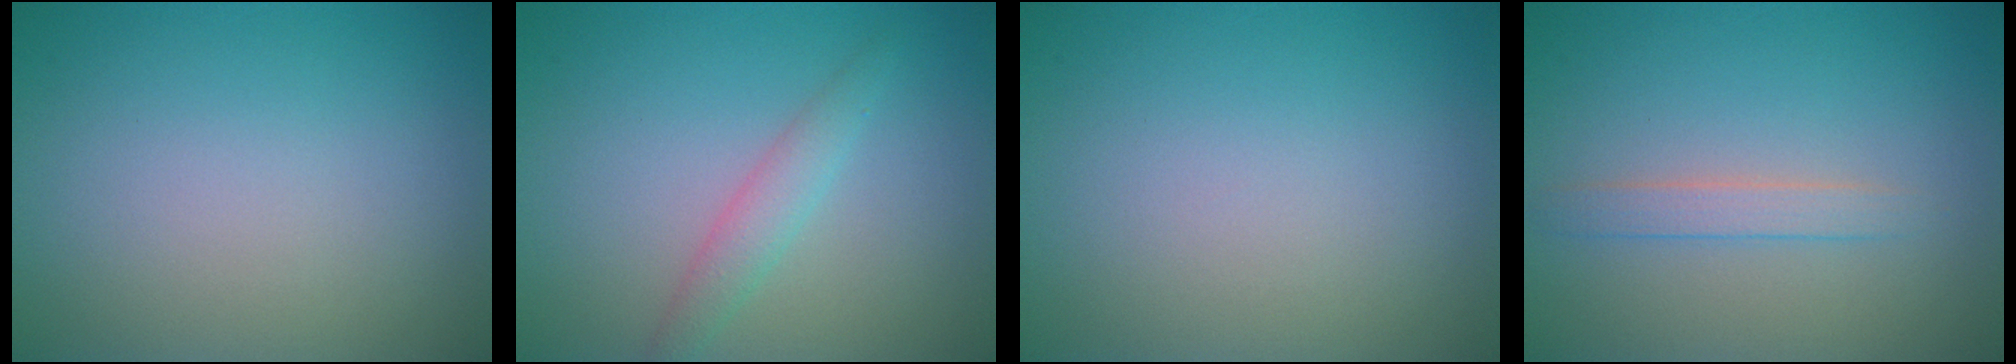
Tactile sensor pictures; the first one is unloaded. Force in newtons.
{"total": 1.9, "press": 1.9, "slide": 0.1}
{"total": 0.0}
{"total": 1.6, "press": 1.6, "slide": 0.1}